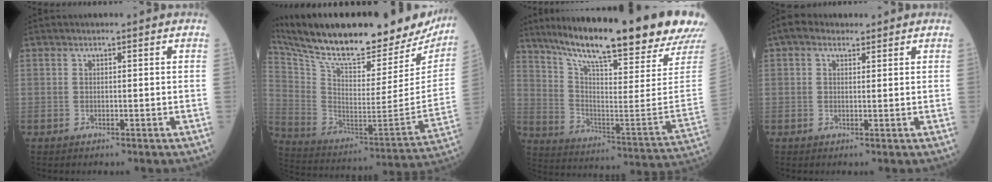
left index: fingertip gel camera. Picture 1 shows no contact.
{"total": 32.9, "force": [28.3, 7.6, 15.0], "torque": [-0.281, -0.054, 0.403]}
{"total": 26.3, "force": [21.4, 1.0, 15.3], "torque": [-0.262, -0.052, 0.312]}
{"total": 2.7, "force": [1.7, 1.6, 1.3], "torque": [-0.034, 0.026, 0.030]}